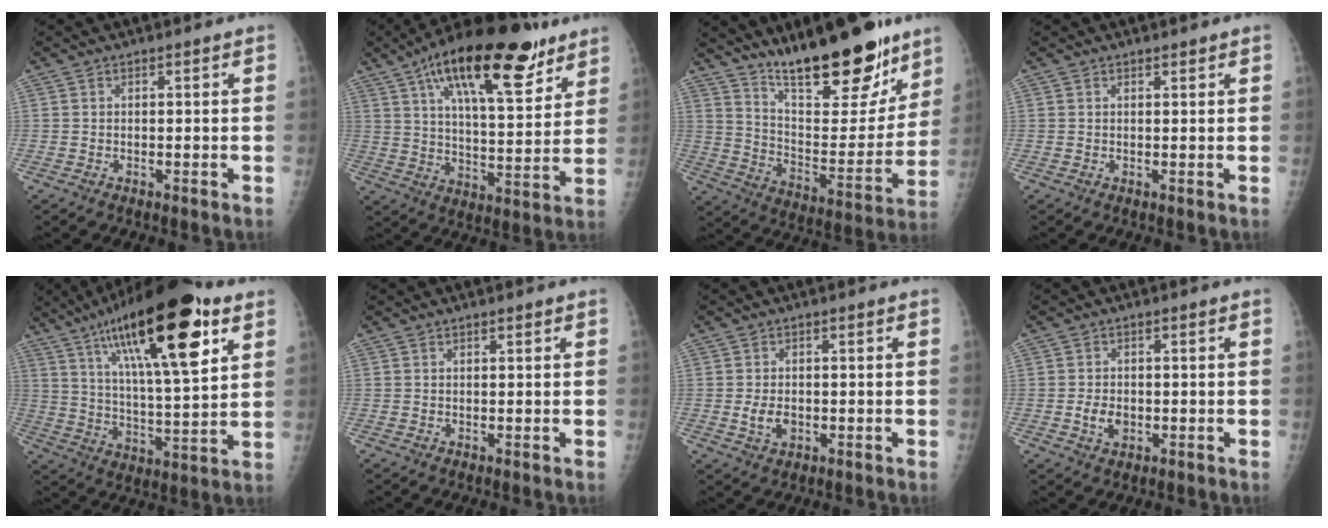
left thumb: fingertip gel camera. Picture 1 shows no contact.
{"total": 23.8, "force": [14.0, 8.6, 17.3], "torque": [-0.250, -0.039, 0.223]}
{"total": 23.5, "force": [17.0, 7.2, 14.5], "torque": [-0.173, -0.098, 0.275]}
{"total": 0.7, "force": [0.6, 0.2, 0.3], "torque": [-0.004, -0.004, 0.011]}
{"total": 24.9, "force": [12.4, 6.9, 20.5], "torque": [-0.318, -0.028, 0.205]}
{"total": 0.7, "force": [0.4, 0.2, 0.5], "torque": [-0.008, -0.001, 0.007]}
{"total": 3.5, "force": [-0.6, 2.4, 2.5], "torque": [-0.041, -0.001, -0.006]}
{"total": 3.5, "force": [-0.7, 2.5, 2.3], "torque": [-0.035, 0.001, -0.008]}